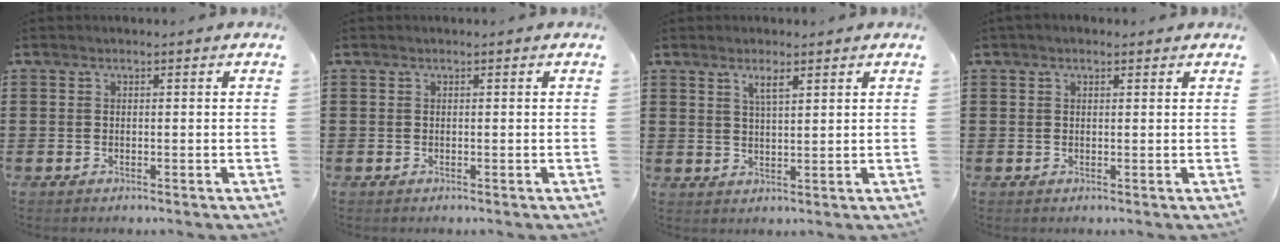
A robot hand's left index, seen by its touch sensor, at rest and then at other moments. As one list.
[{"total": 0.0}, {"total": 3.0, "force": [2.0, 0.8, 2.1], "torque": [-0.037, 0.000, 0.034]}, {"total": 0.9, "force": [0.4, 0.5, 0.6], "torque": [-0.013, 0.006, 0.007]}]